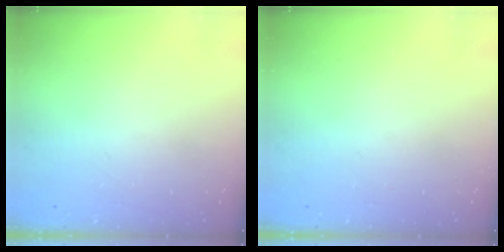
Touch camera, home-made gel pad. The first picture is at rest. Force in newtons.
{"total": 0.0}